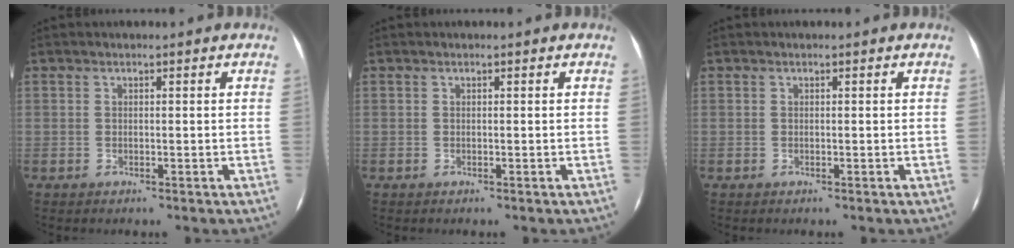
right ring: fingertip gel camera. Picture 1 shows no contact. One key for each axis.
{"total": 0.0}
{"total": 0.0}